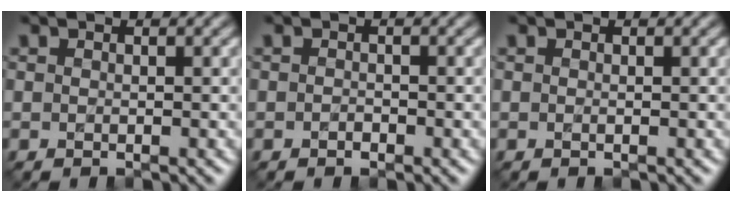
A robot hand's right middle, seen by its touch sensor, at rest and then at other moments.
{"total": 0.6, "force": [-0.4, 0.3, 0.3], "torque": [-0.005, -0.001, -0.006]}
{"total": 0.0}